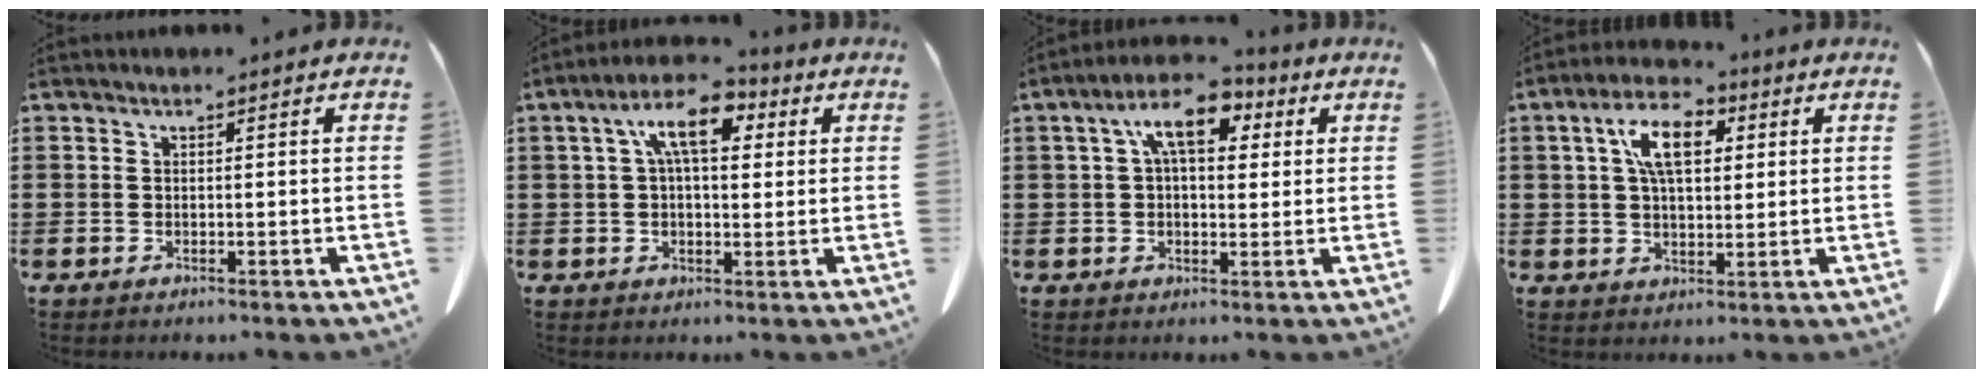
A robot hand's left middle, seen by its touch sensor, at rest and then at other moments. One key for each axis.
{"total": 9.0, "fx": 3.4, "fy": 4.1, "fz": 7.3, "tx": -0.128, "ty": 0.006, "tz": 0.053}
{"total": 9.0, "fx": 3.7, "fy": 4.6, "fz": 6.8, "tx": -0.123, "ty": 0.007, "tz": 0.058}
{"total": 8.5, "fx": 2.8, "fy": 4.3, "fz": 6.7, "tx": -0.127, "ty": 0.012, "tz": 0.045}